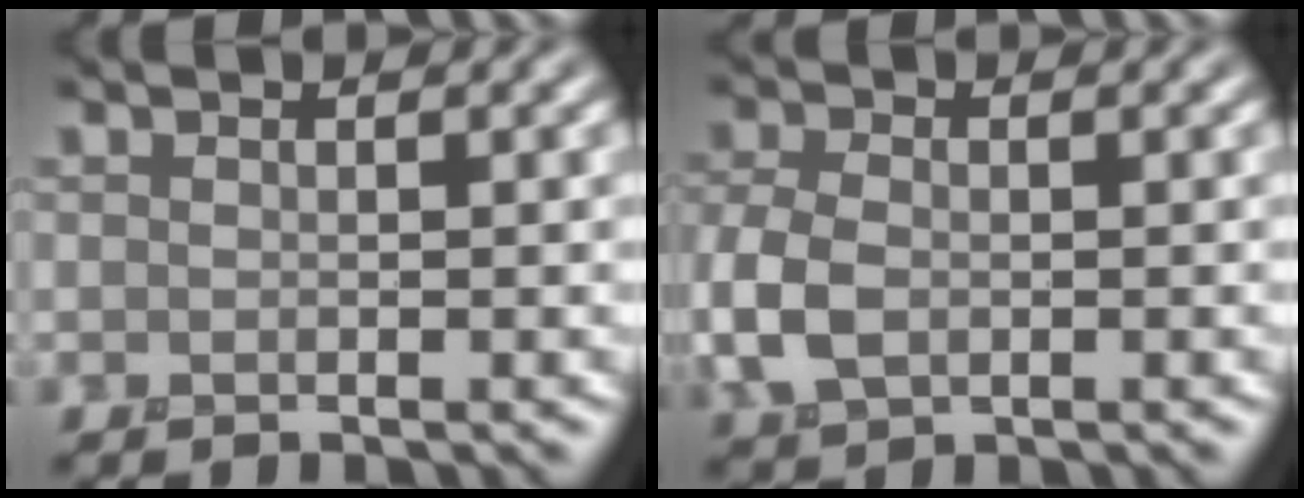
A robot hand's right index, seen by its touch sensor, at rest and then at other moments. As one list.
[{"total": 4.0, "force": [-0.7, 2.8, 2.9], "torque": [-0.082, -0.001, -0.018]}]